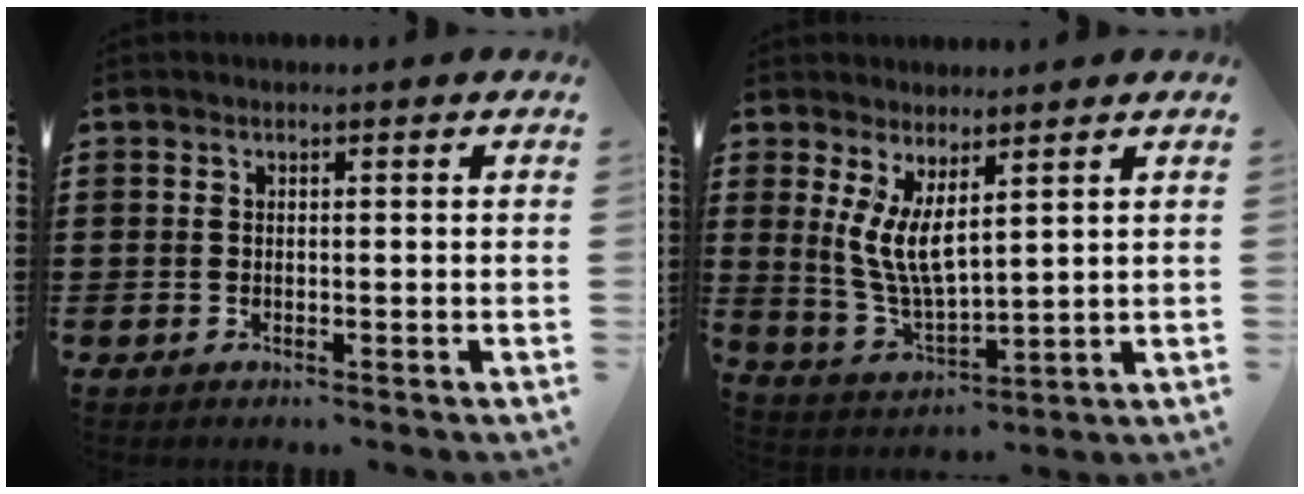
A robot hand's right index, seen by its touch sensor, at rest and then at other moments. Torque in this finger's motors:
{"motor_torque": [0.44, 0.41, 0.25, 0.16]}